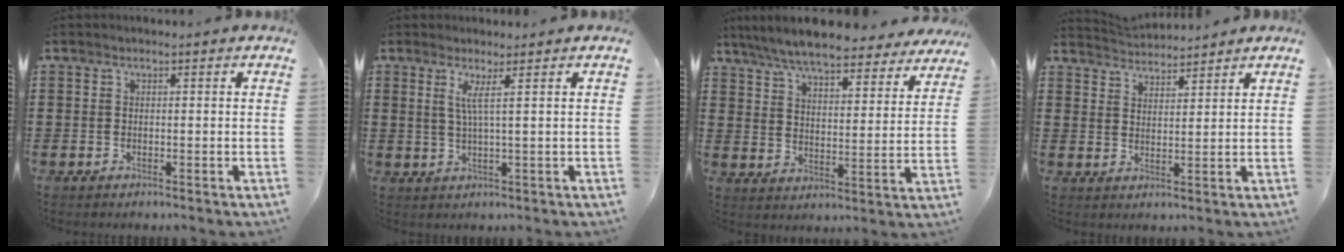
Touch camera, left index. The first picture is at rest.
{"total": 2.7, "force": [1.0, -0.4, 2.5], "torque": [-0.055, -0.006, 0.015]}
{"total": 7.7, "force": [7.2, 0.6, 2.7], "torque": [-0.083, -0.035, 0.127]}
{"total": 3.2, "force": [3.2, -0.1, -0.5], "torque": [-0.001, -0.015, 0.060]}